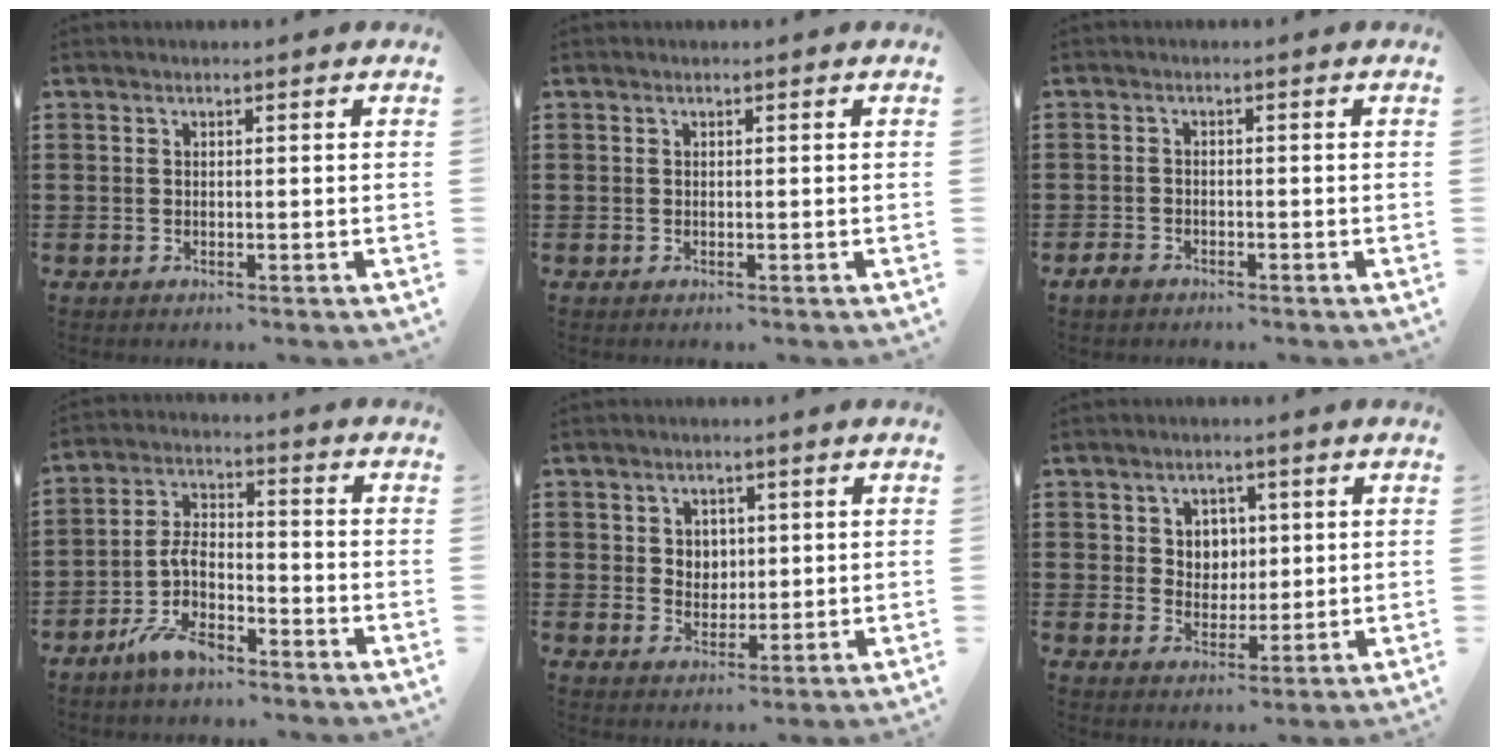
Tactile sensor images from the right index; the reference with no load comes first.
{"total": 0.0}
{"total": 1.6, "force": [-1.3, 0.8, 0.5], "torque": [-0.021, 0.001, -0.031]}
{"total": 6.3, "force": [-3.7, 2.9, 4.1], "torque": [-0.105, 0.004, -0.078]}
{"total": 3.1, "force": [1.2, 2.8, 0.8], "torque": [-0.025, 0.012, 0.020]}
{"total": 3.9, "force": [1.5, 3.5, 1.0], "torque": [-0.027, 0.011, 0.025]}